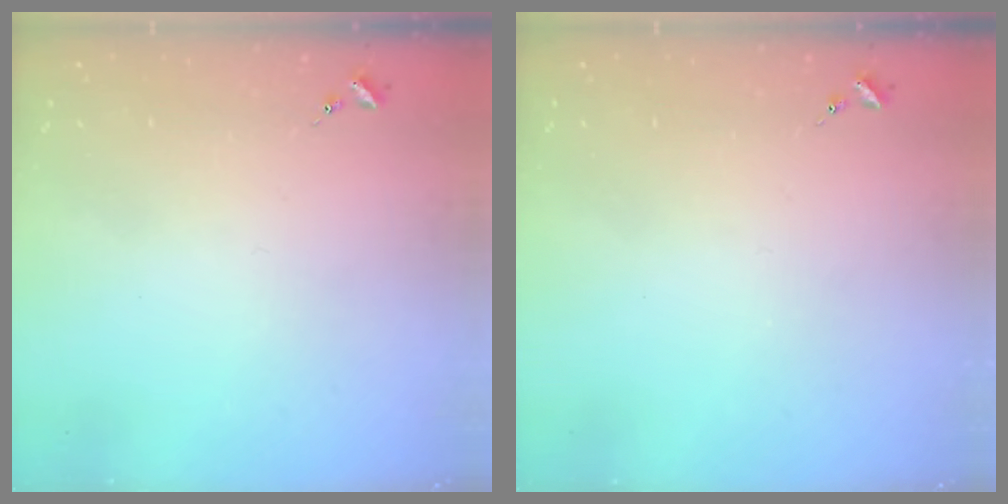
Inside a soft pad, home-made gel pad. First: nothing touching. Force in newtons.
{"total": 0.0}